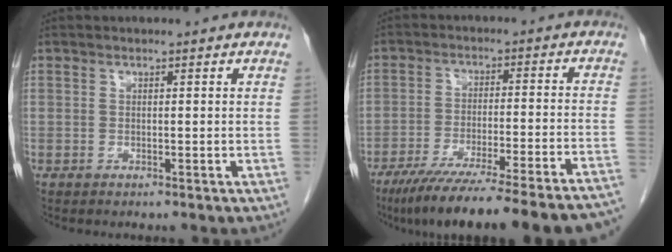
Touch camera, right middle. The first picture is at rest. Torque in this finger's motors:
{"motor_torque": [1.07, -1.07, 0.32, 0.09]}